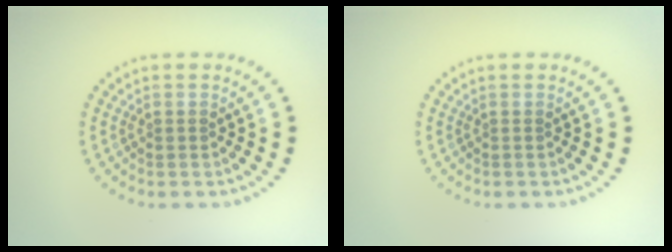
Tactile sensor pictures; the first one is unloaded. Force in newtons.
{"total": 0.0}